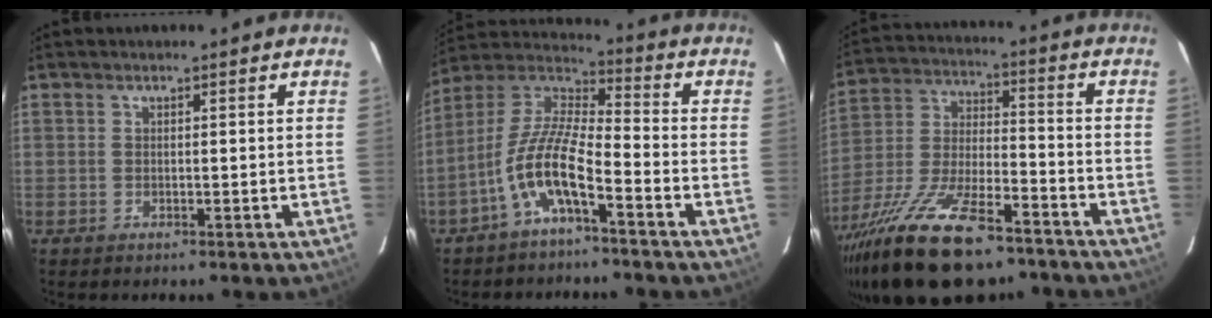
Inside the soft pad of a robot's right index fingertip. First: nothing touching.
{"total": 10.9, "force": [-5.4, 2.5, 9.1], "torque": [-0.190, 0.007, -0.106]}
{"total": 24.3, "force": [-16.9, 8.2, 15.3], "torque": [-0.302, -0.040, -0.283]}